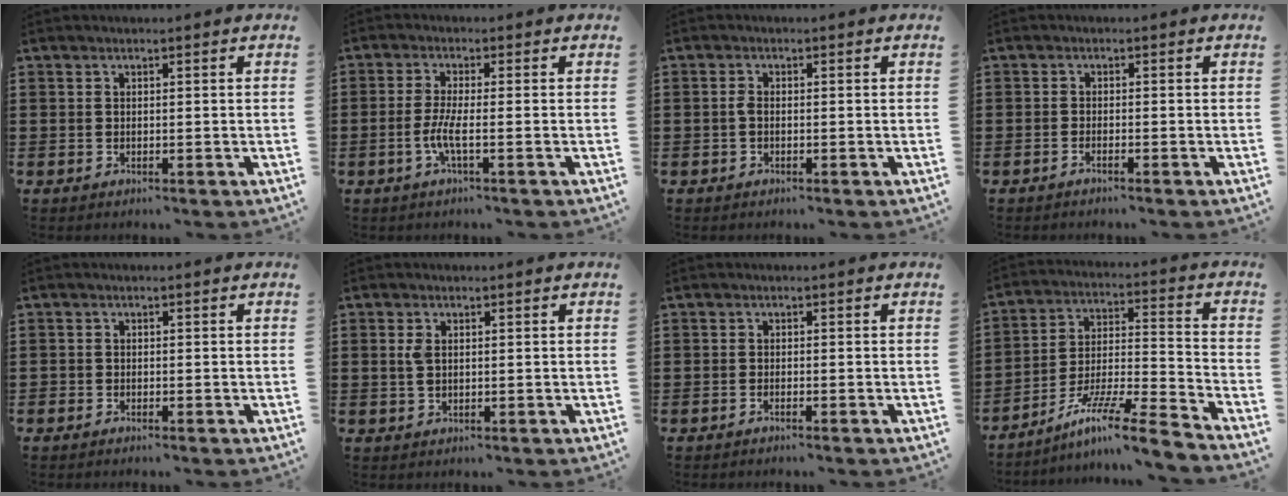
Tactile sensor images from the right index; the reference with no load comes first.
{"total": 3.9, "force": [-1.5, 0.3, 3.6], "torque": [-0.084, -0.011, -0.037]}
{"total": 1.2, "force": [-0.3, 0.4, 1.0], "torque": [-0.021, 0.000, -0.006]}
{"total": 0.9, "force": [-0.8, -0.2, 0.4], "torque": [-0.007, -0.003, -0.015]}
{"total": 0.7, "force": [-0.7, 0.2, 0.0], "torque": [-0.002, 0.001, -0.015]}
{"total": 2.0, "force": [0.4, 1.1, 1.7], "torque": [-0.038, 0.006, 0.006]}
{"total": 0.7, "force": [-0.6, -0.1, 0.3], "torque": [-0.007, -0.003, -0.012]}
{"total": 10.7, "force": [-8.4, 0.1, 6.7], "torque": [-0.110, 0.009, -0.165]}